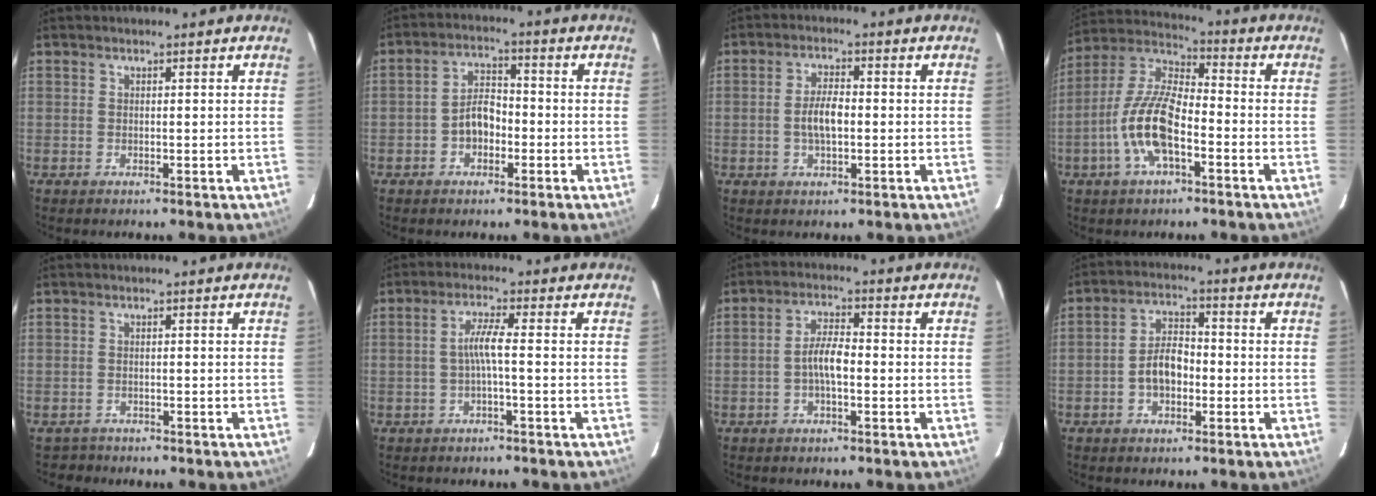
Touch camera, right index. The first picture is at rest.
{"total": 5.3, "force": [-1.8, 3.5, 3.5], "torque": [-0.065, 0.017, -0.026]}
{"total": 5.1, "force": [-0.6, 2.0, 4.6], "torque": [-0.088, 0.005, -0.007]}
{"total": 13.0, "force": [-4.7, 4.9, 11.1], "torque": [-0.236, 0.003, -0.091]}
{"total": 1.9, "force": [-1.5, 1.1, -0.3], "torque": [0.004, 0.005, -0.022]}
{"total": 3.4, "force": [-0.9, -0.4, 3.3], "torque": [-0.066, 0.004, -0.014]}
{"total": 4.6, "force": [-1.2, 1.4, 4.2], "torque": [-0.082, 0.010, -0.022]}
{"total": 5.8, "force": [-1.7, 3.4, 4.4], "torque": [-0.083, 0.014, -0.026]}